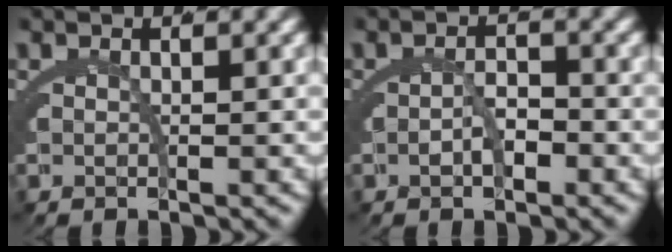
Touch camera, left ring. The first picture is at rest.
{"total": 1.9, "force": [-1.1, 0.5, 1.4], "torque": [-0.017, -0.004, -0.017]}